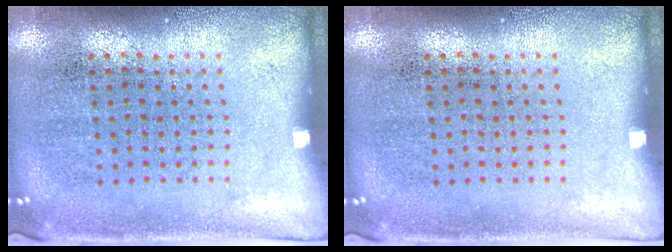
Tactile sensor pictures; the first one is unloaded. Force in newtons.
{"total": 0.0}